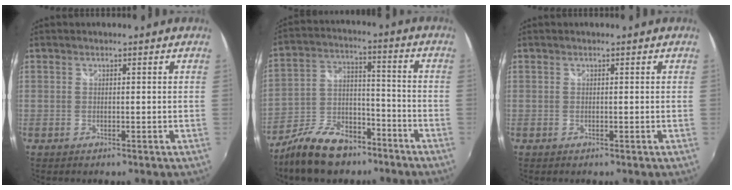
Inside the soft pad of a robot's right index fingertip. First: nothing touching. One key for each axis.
{"total": 15.1, "fx": -10.9, "fy": 7.2, "fz": 7.5, "tx": -0.166, "ty": 0.004, "tz": -0.186}
{"total": 0.0}